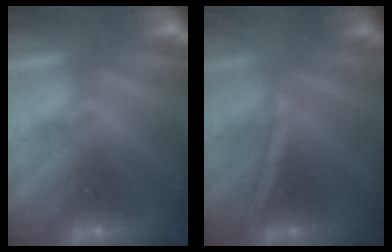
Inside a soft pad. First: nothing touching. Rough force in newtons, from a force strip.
{"total": 1.3}